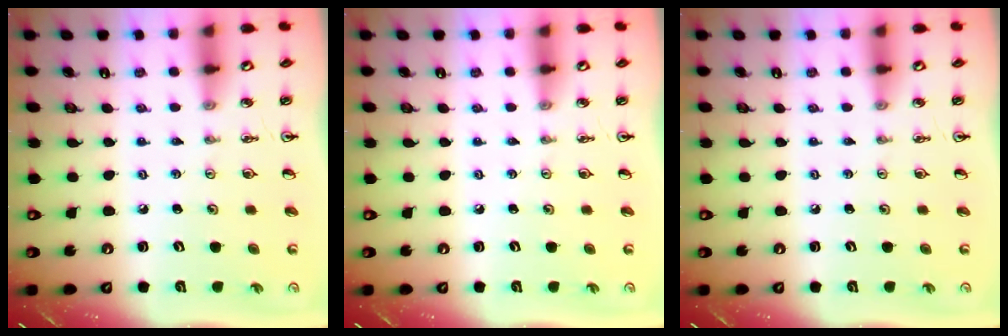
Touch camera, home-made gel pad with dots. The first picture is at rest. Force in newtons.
{"total": 0.0}
{"total": 0.0}